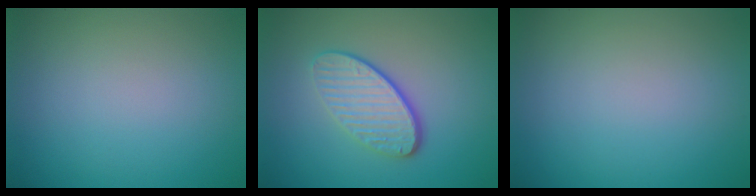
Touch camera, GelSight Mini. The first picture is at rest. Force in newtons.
{"total": 4.1, "press": 3.1, "slide": 2.7}
{"total": 0.0}